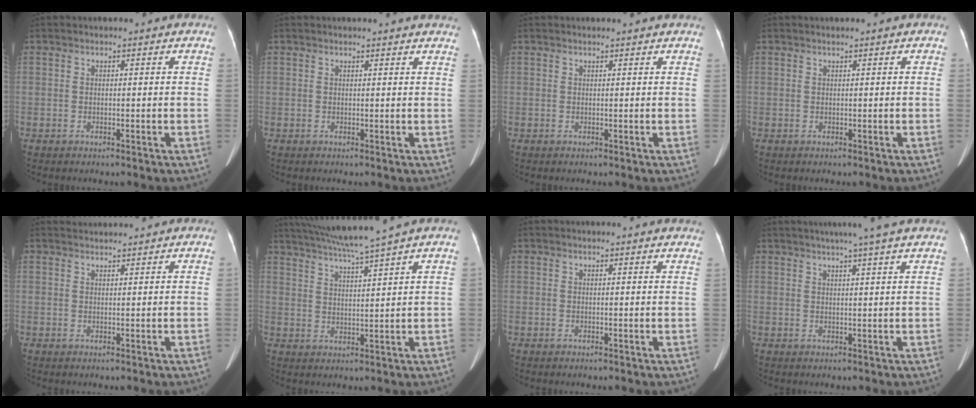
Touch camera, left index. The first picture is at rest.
{"total": 4.2, "force": [4.1, 0.3, 0.9], "torque": [-0.013, -0.001, 0.028]}
{"total": 2.0, "force": [2.0, 0.1, 0.5], "torque": [-0.013, 0.010, 0.021]}
{"total": 0.0}
{"total": 2.2, "force": [2.2, -0.2, -0.1], "torque": [-0.002, 0.021, 0.043]}
{"total": 9.2, "force": [7.8, -2.2, 4.3], "torque": [-0.077, 0.003, 0.131]}
{"total": 4.0, "force": [3.9, 0.3, 0.9], "torque": [-0.014, 0.000, 0.028]}
{"total": 7.3, "force": [5.8, -1.2, 4.3], "torque": [-0.059, 0.016, 0.070]}